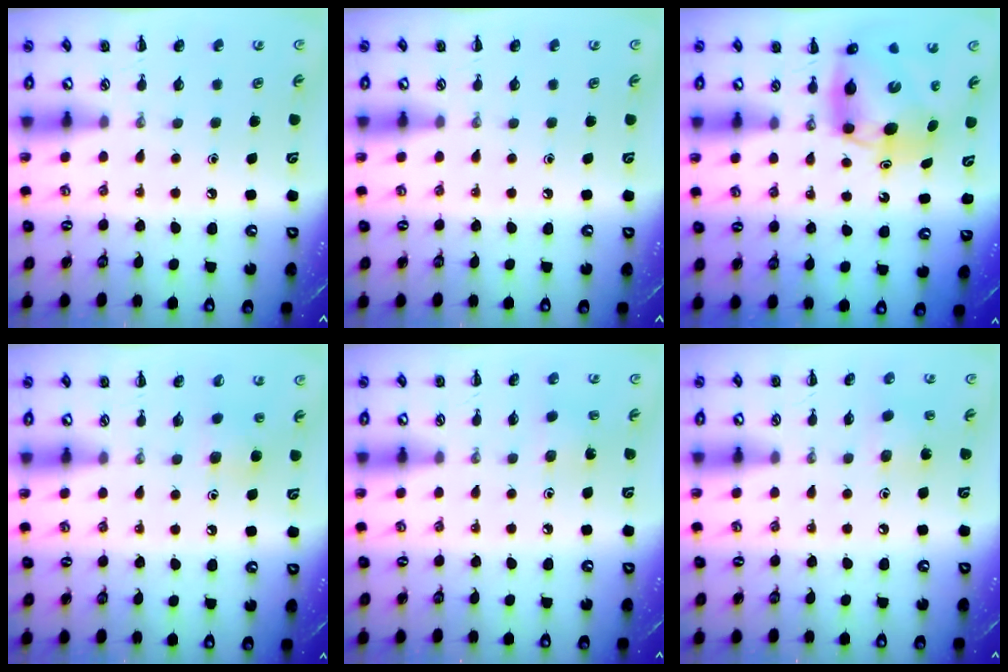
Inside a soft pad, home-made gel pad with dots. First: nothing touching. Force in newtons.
{"total": 0.0}
{"total": 9.2, "press": 8.9, "slide": 2.5}
{"total": 6.4, "press": 6.0, "slide": 2.1}
{"total": 2.9, "press": 2.8, "slide": 0.9}
{"total": 4.0, "press": 3.9, "slide": 0.4}